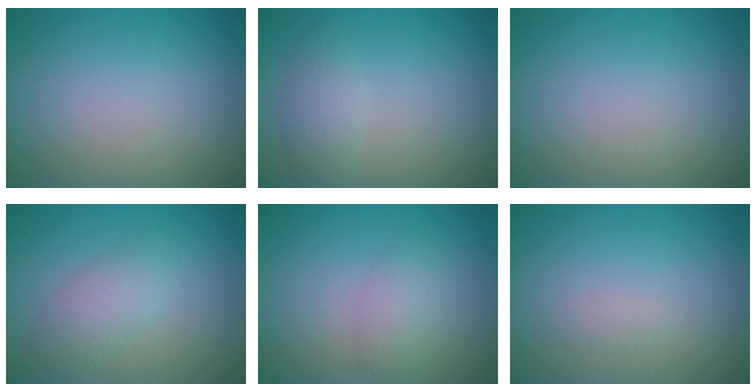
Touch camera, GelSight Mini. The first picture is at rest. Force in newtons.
{"total": 2.0, "press": 2.0, "slide": 0.1}
{"total": 0.0}
{"total": 2.7, "press": 2.7, "slide": 0.0}
{"total": 2.0, "press": 2.0, "slide": 0.1}
{"total": 0.6, "press": 0.6, "slide": 0.0}